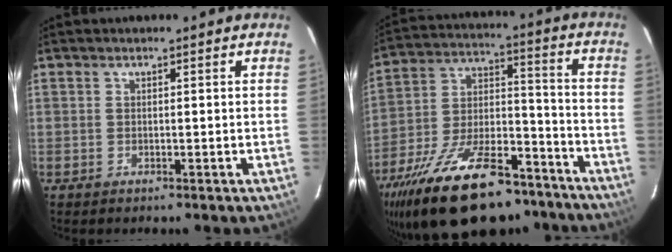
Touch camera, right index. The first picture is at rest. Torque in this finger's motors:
{"motor_torque": [1.09, -1.05, 1.05, 0.21]}